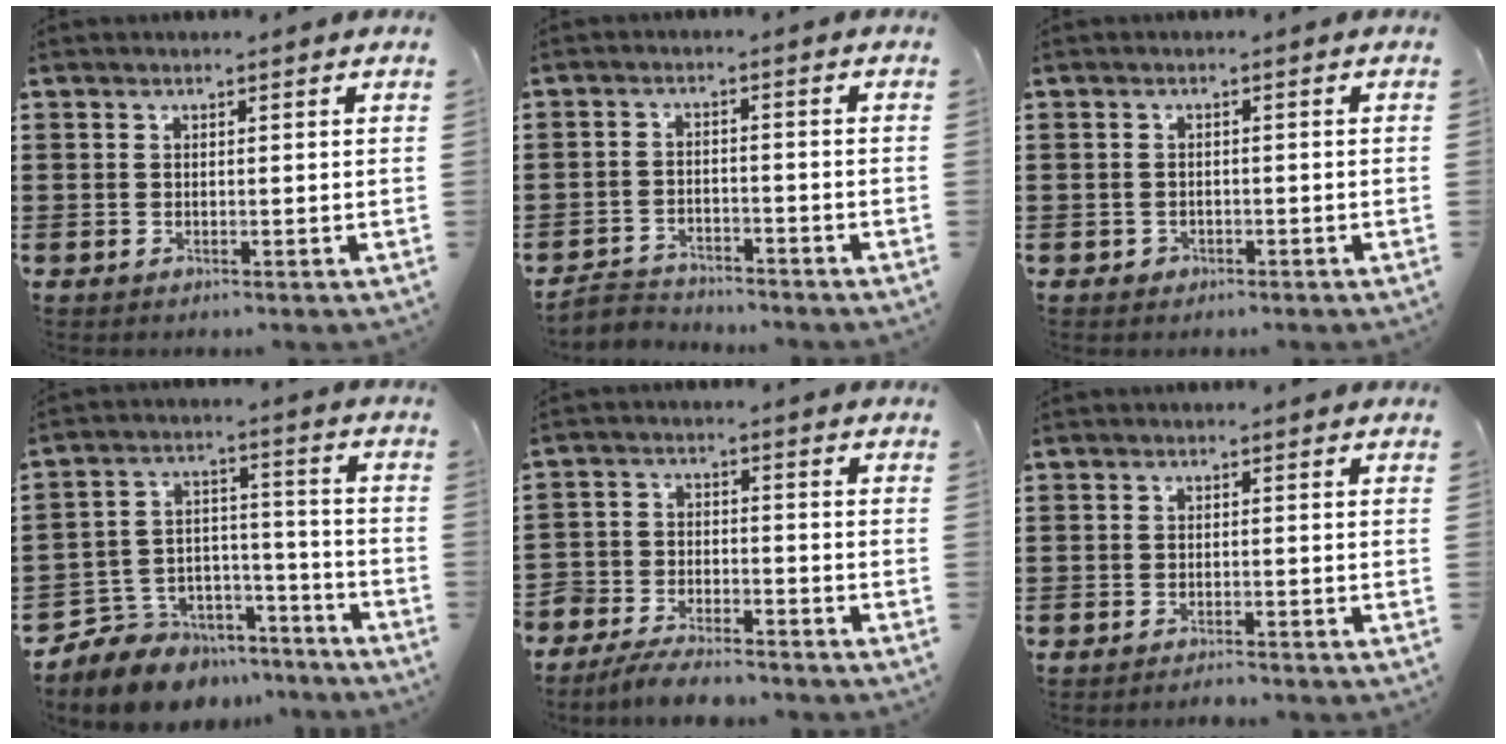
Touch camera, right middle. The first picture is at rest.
{"total": 3.1, "force": [-3.0, 0.8, 0.1], "torque": [-0.016, -0.001, -0.066]}
{"total": 0.9, "force": [-0.7, 0.6, 0.1], "torque": [-0.005, -0.001, -0.015]}
{"total": 7.4, "force": [-6.5, 3.4, -0.3], "torque": [-0.008, 0.012, -0.125]}
{"total": 5.1, "force": [-5.0, 1.0, 0.4], "torque": [-0.008, 0.012, -0.102]}
{"total": 1.4, "force": [-1.4, 0.0, 0.0], "torque": [-0.002, 0.003, -0.028]}